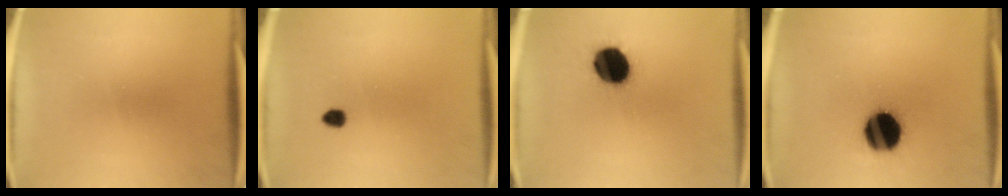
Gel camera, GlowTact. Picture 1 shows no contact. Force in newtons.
{"total": 1.8}
{"total": 13.4}
{"total": 16.2}